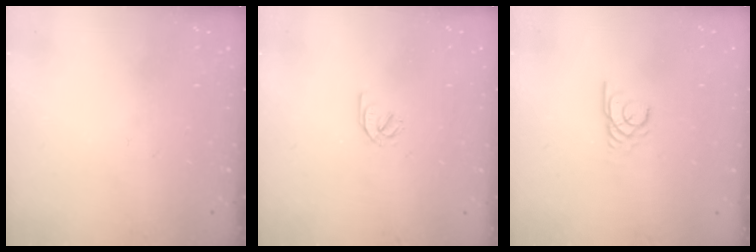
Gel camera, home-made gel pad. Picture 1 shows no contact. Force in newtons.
{"total": 2.1, "press": 1.9, "slide": 0.8}
{"total": 2.1, "press": 2.1, "slide": 0.0}